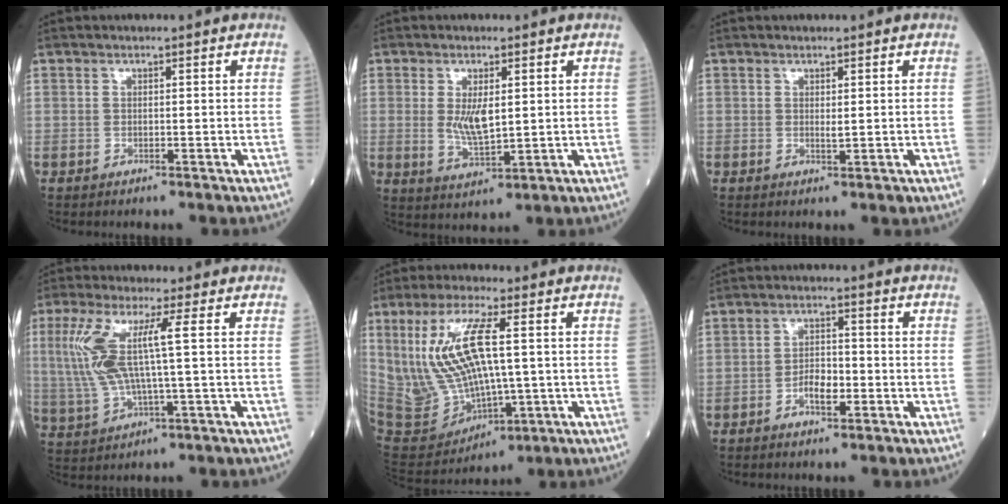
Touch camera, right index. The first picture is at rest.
{"total": 5.2, "force": [0.8, 1.2, 5.0], "torque": [-0.098, -0.010, 0.021]}
{"total": 0.9, "force": [0.2, -0.2, 0.9], "torque": [-0.018, -0.004, 0.006]}
{"total": 10.2, "force": [1.5, 0.6, 10.1], "torque": [-0.241, 0.013, 0.033]}
{"total": 16.8, "force": [2.0, 5.8, 15.6], "torque": [-0.342, 0.007, 0.064]}
{"total": 3.7, "force": [-1.6, 1.3, 3.1], "torque": [-0.057, 0.004, -0.030]}